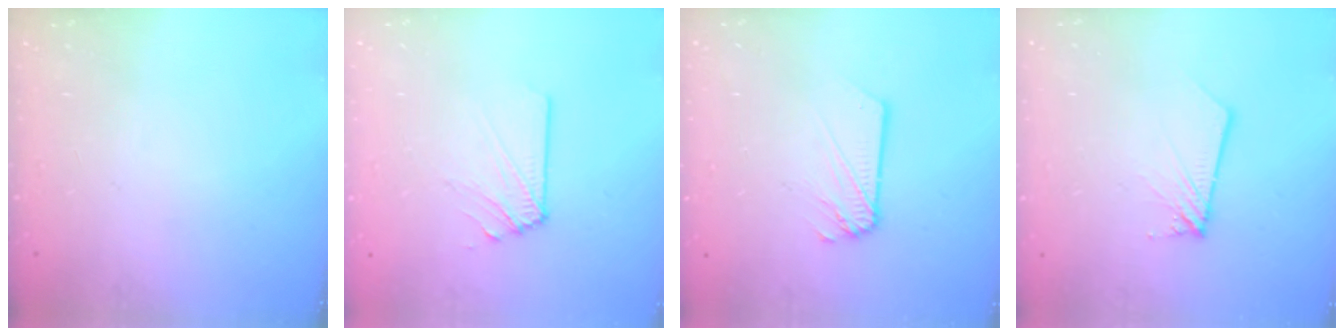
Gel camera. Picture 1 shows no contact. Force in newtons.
{"total": 2.9, "press": 2.8, "slide": 0.5}
{"total": 2.5, "press": 2.5, "slide": 0.1}
{"total": 2.7, "press": 2.7, "slide": 0.2}